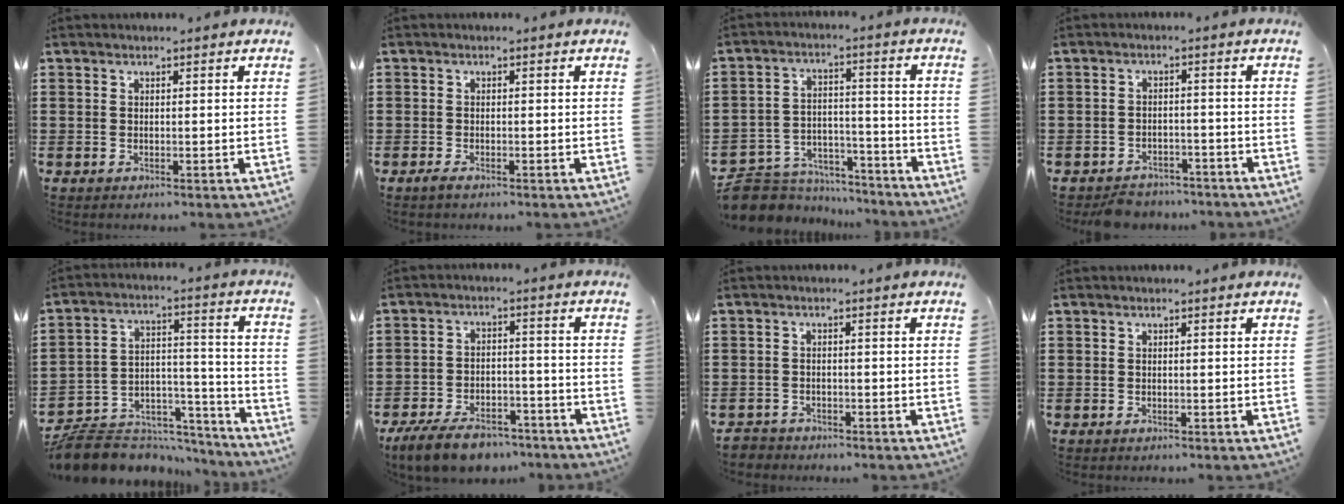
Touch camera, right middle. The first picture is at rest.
{"total": 0.9, "force": [-0.7, 0.4, 0.4], "torque": [-0.017, -0.005, -0.016]}
{"total": 6.9, "force": [-6.6, 2.1, 0.4], "torque": [-0.023, 0.011, -0.136]}
{"total": 3.1, "force": [-3.0, 0.9, -0.1], "torque": [-0.005, 0.006, -0.064]}
{"total": 7.3, "force": [-6.7, 2.9, 0.8], "torque": [-0.019, 0.016, -0.129]}
{"total": 7.6, "force": [-6.6, 2.2, 3.1], "torque": [-0.059, 0.014, -0.125]}
{"total": 1.8, "force": [-1.7, 0.5, -0.1], "torque": [-0.003, 0.001, -0.039]}
{"total": 0.0}